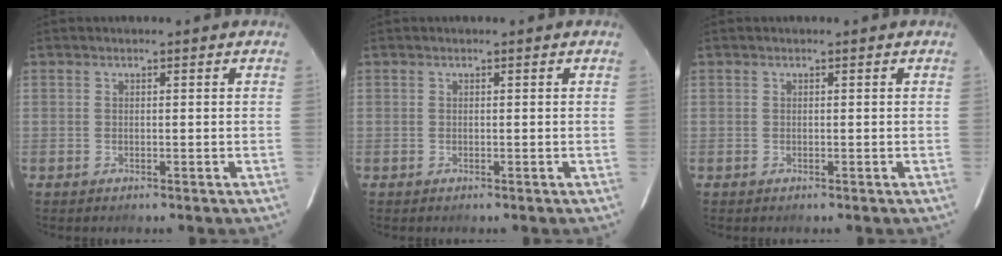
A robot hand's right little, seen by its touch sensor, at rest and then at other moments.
{"total": 0.0}
{"total": 0.0}